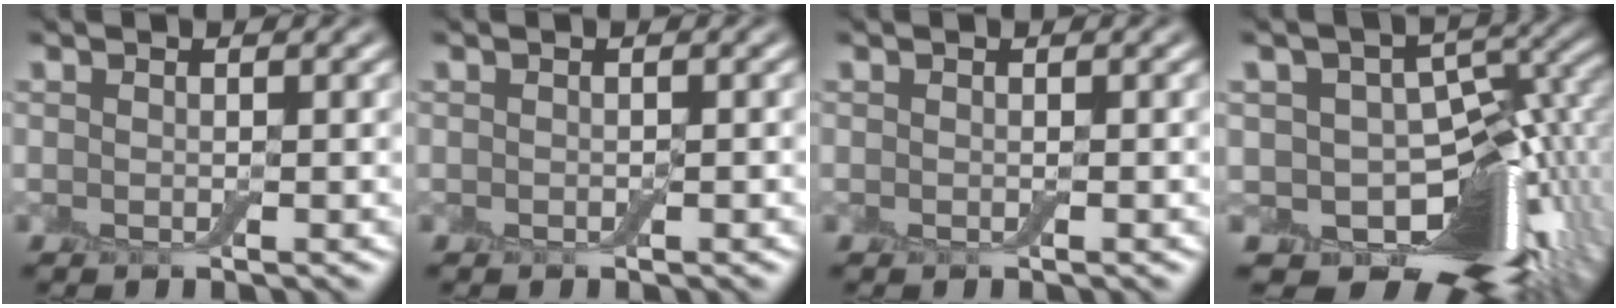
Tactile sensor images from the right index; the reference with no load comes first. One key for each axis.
{"total": 0.0}
{"total": 0.0}
{"total": 13.4, "fx": -4.5, "fy": 7.1, "fz": 10.4, "tx": -0.129, "ty": -0.010, "tz": -0.059}